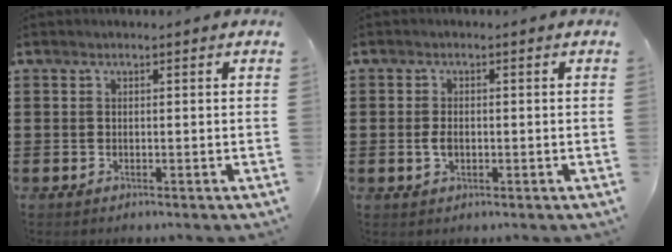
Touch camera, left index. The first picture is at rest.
{"total": 2.2, "force": [-0.2, 1.2, 1.8], "torque": [-0.044, 0.000, -0.007]}